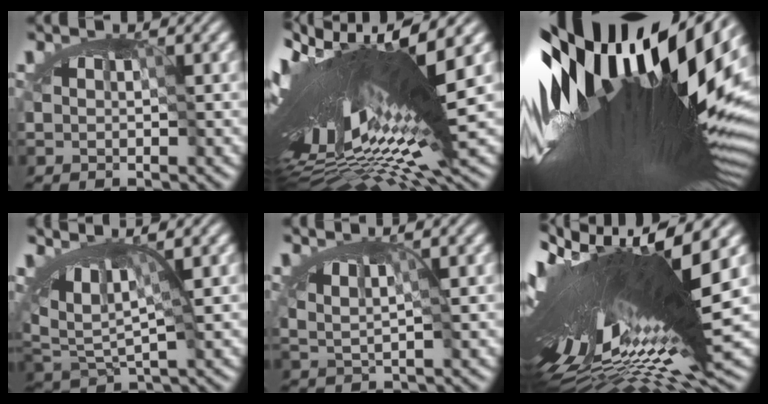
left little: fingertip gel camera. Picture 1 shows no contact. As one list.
[{"total": 15.9, "force": [-0.2, 3.8, 15.4], "torque": [-0.283, 0.002, -0.020]}, {"total": 18.3, "force": [1.7, 5.1, 17.5], "torque": [-0.303, -0.005, 0.014]}, {"total": 7.2, "force": [1.9, 2.3, 6.5], "torque": [-0.105, 0.012, 0.021]}, {"total": 1.4, "force": [0.1, 0.4, 1.3], "torque": [-0.012, 0.002, -0.004]}, {"total": 16.6, "force": [-0.6, 3.4, 16.2], "torque": [-0.284, -0.003, -0.027]}]